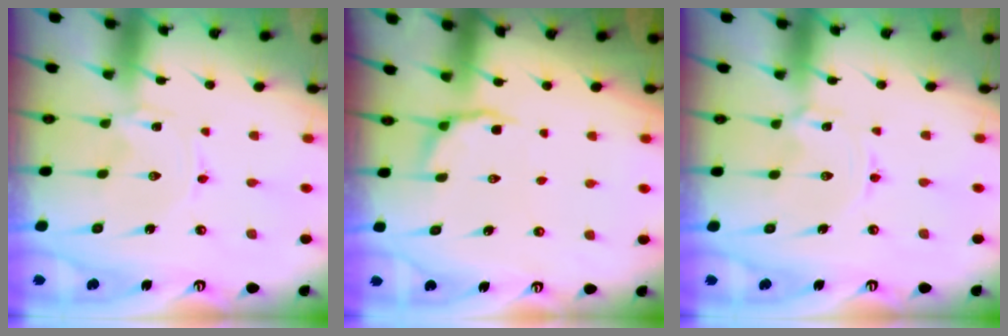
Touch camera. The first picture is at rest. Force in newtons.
{"total": 3.2, "press": 2.2, "slide": 2.2}
{"total": 1.8, "press": 1.7, "slide": 0.3}